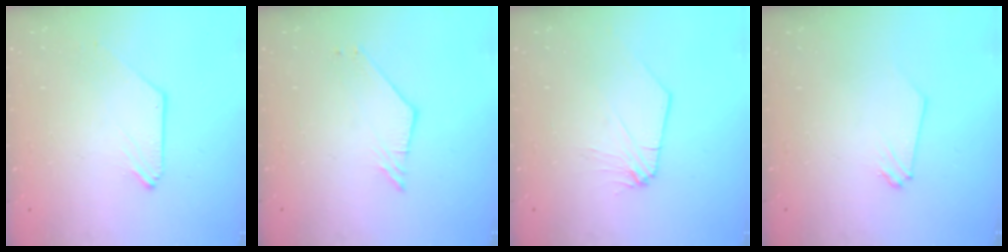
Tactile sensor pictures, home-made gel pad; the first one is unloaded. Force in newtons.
{"total": 2.2, "press": 2.2, "slide": 0.4}
{"total": 1.6, "press": 1.5, "slide": 0.4}
{"total": 0.0}